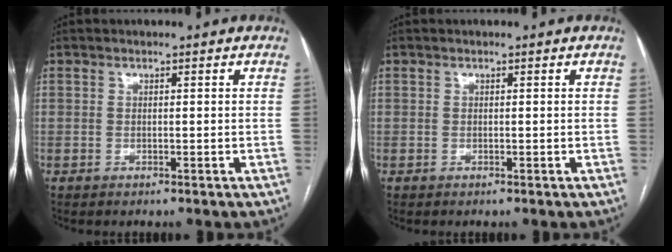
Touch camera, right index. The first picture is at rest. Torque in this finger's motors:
{"motor_torque": [0.00, 0.00, 0.00, 0.00]}